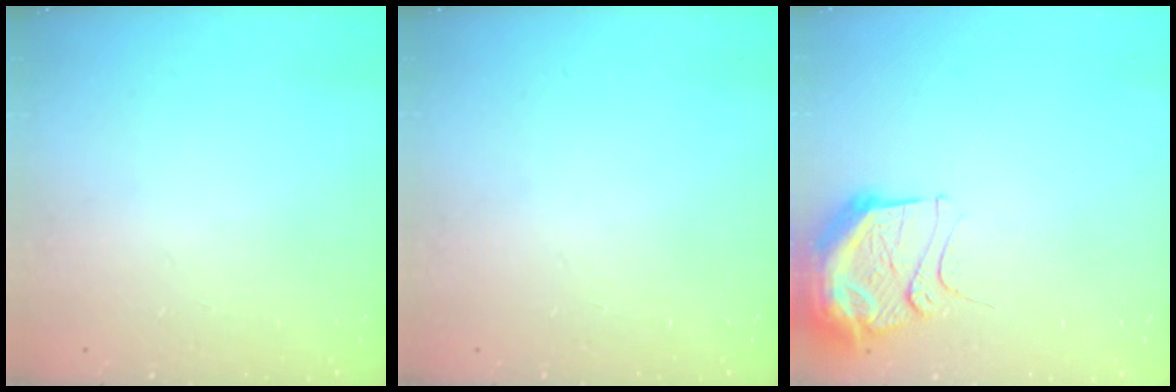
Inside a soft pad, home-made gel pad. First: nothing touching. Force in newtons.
{"total": 0.0}
{"total": 11.0, "press": 11.0, "slide": 0.9}